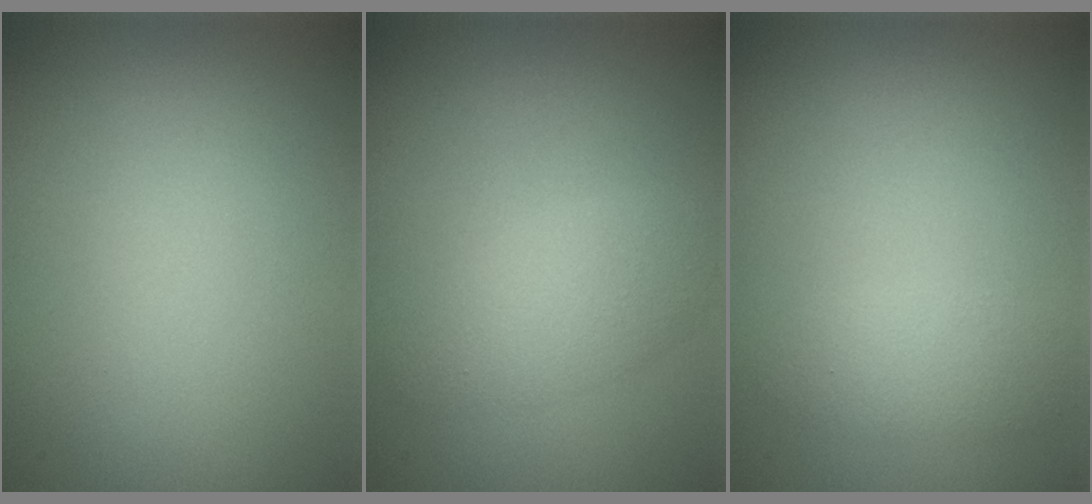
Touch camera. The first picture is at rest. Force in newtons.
{"total": 2.9, "press": 2.9, "slide": 0.2}
{"total": 2.0, "press": 2.0, "slide": 0.1}